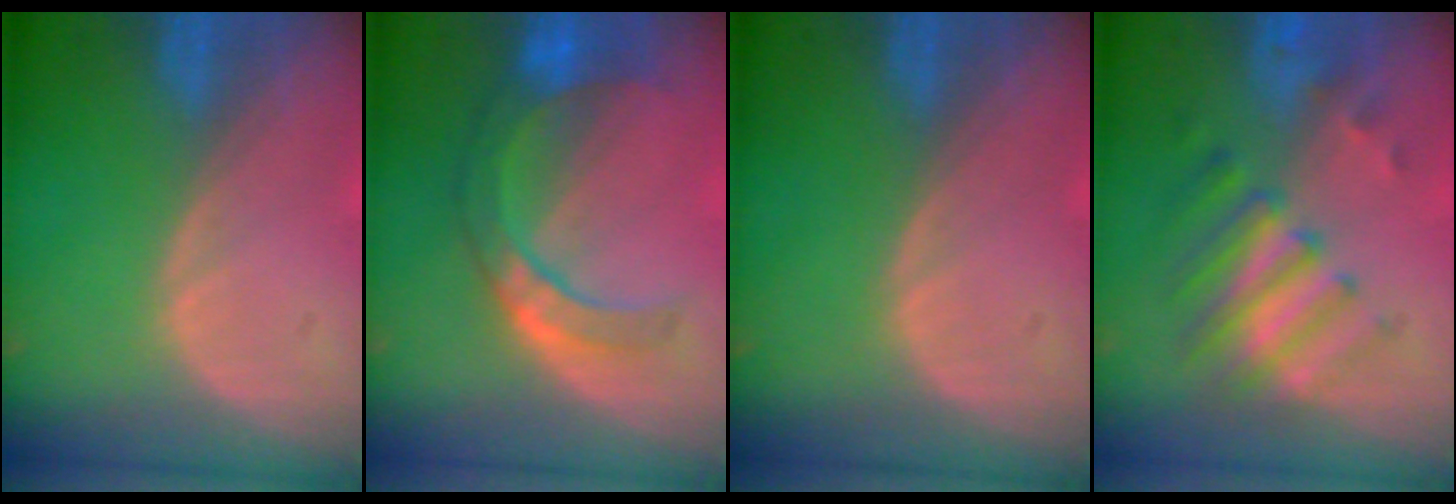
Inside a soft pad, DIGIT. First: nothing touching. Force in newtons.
{"total": 8.0, "press": 7.5, "slide": 2.8}
{"total": 0.0}
{"total": 7.9, "press": 7.1, "slide": 3.6}